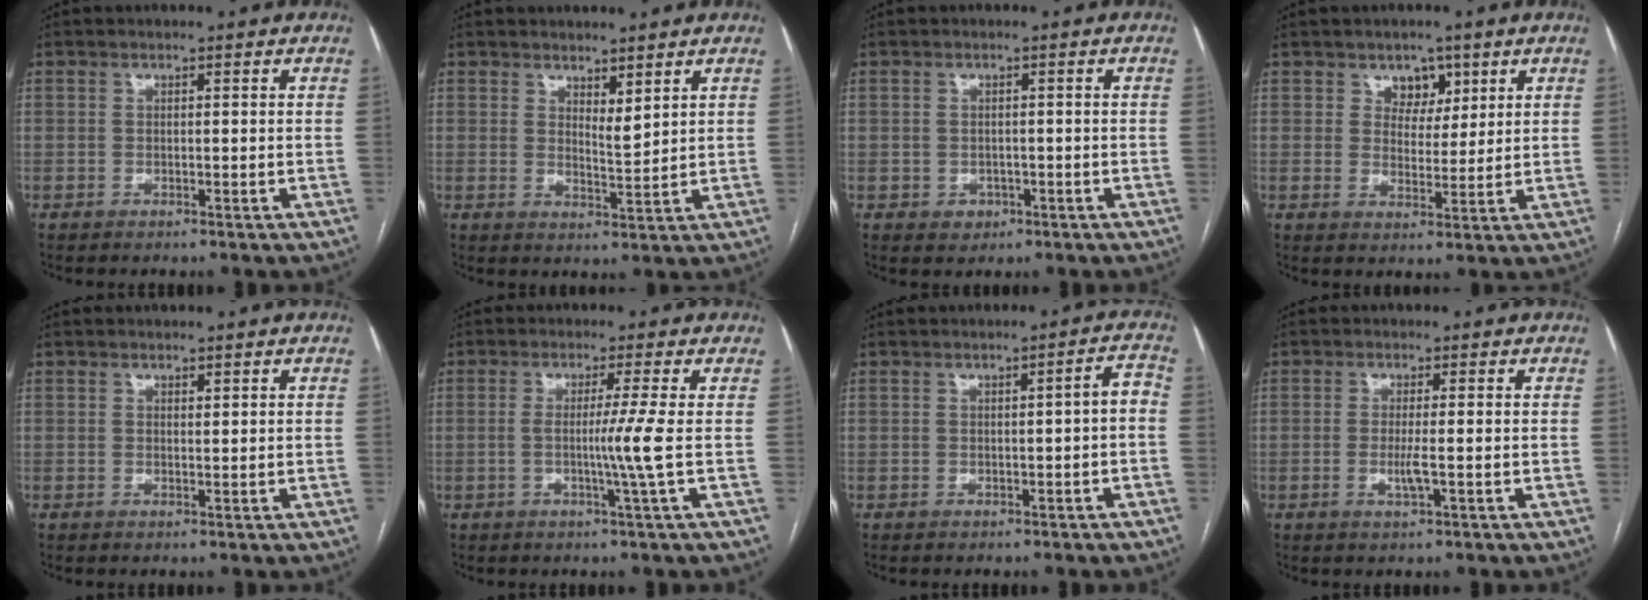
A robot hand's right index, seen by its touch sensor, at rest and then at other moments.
{"total": 2.9, "force": [2.1, 0.7, 1.8], "torque": [-0.034, -0.014, 0.044]}
{"total": 2.4, "force": [-0.8, 2.2, 0.6], "torque": [-0.003, 0.005, -0.005]}
{"total": 4.4, "force": [2.5, 3.2, 1.6], "torque": [-0.015, 0.003, 0.041]}
{"total": 0.6, "force": [0.4, 0.2, 0.3], "torque": [-0.006, -0.004, 0.006]}
{"total": 4.7, "force": [-0.6, -2.1, 4.2], "torque": [-0.073, -0.010, -0.010]}
{"total": 2.5, "force": [-0.4, 0.3, 2.4], "torque": [-0.025, 0.005, -0.007]}
{"total": 2.4, "force": [-0.5, 0.0, 2.4], "torque": [-0.052, -0.006, -0.010]}